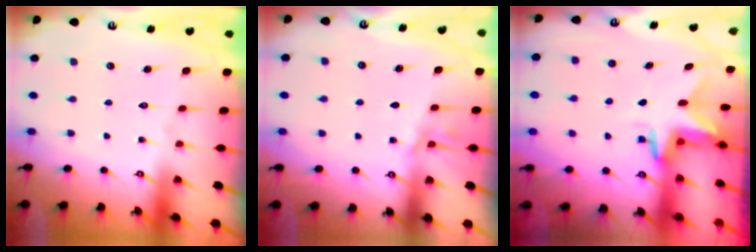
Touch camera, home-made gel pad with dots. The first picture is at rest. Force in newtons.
{"total": 3.5, "press": 3.4, "slide": 0.5}
{"total": 3.0, "press": 3.0, "slide": 0.1}